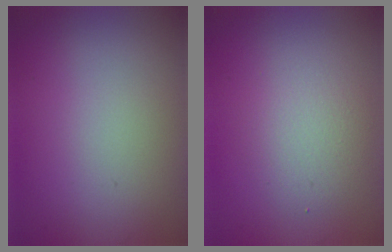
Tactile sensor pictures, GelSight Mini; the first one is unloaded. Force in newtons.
{"total": 2.8, "press": 2.8, "slide": 0.1}